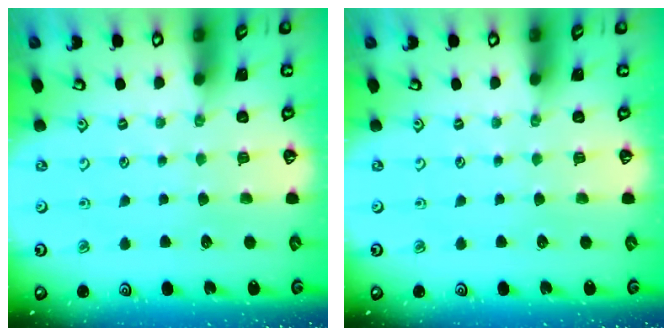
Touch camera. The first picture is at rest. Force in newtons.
{"total": 0.0}